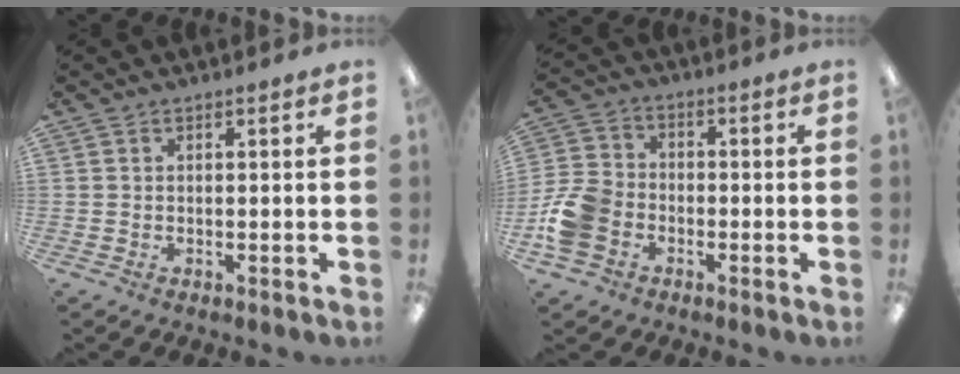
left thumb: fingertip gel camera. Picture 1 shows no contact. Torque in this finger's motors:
{"motor_torque": [-0.10, 0.25, -0.01, 0.02, 0.25]}